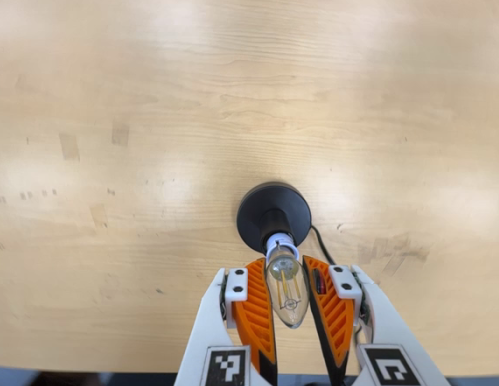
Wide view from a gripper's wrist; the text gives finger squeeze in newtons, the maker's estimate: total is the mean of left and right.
{"total": 15.6, "left": 14.7, "right": 16.5}